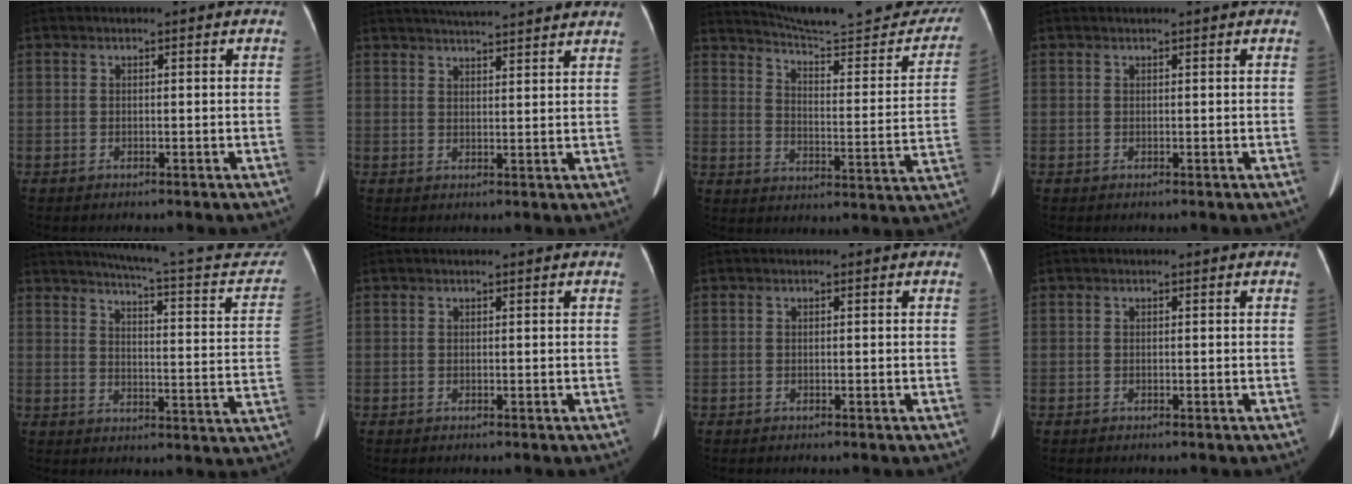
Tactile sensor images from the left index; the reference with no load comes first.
{"total": 13.9, "force": [12.7, 1.0, 5.6], "torque": [-0.091, 0.027, 0.165]}
{"total": 24.7, "force": [22.7, 2.9, 9.4], "torque": [-0.126, -0.074, 0.286]}
{"total": 1.8, "force": [1.6, -0.1, 0.7], "torque": [-0.008, 0.022, 0.027]}
{"total": 23.6, "force": [21.7, 2.3, 8.9], "torque": [-0.118, -0.076, 0.250]}
{"total": 0.9, "force": [0.8, 0.0, 0.3], "torque": [-0.008, 0.011, 0.011]}
{"total": 0.0}
{"total": 0.0}